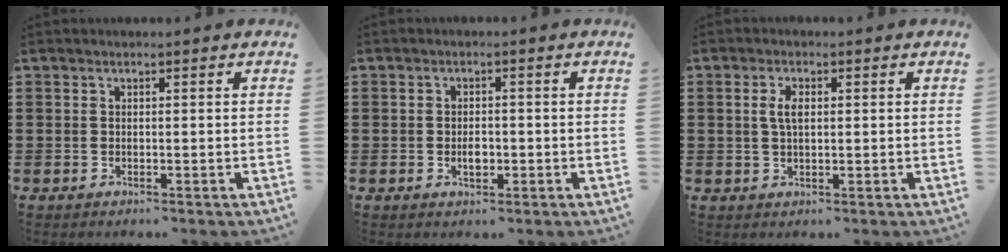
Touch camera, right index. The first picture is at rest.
{"total": 2.2, "force": [-0.6, 1.3, 1.8], "torque": [-0.024, 0.001, -0.013]}
{"total": 3.1, "force": [0.5, 1.3, 2.7], "torque": [-0.058, 0.008, 0.006]}